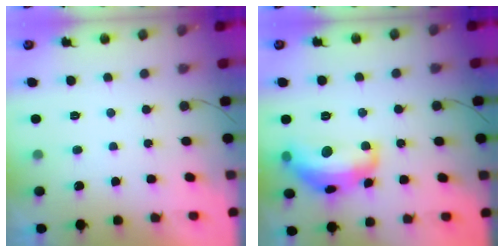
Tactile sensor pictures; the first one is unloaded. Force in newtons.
{"total": 16.1, "press": 16.1, "slide": 0.9}